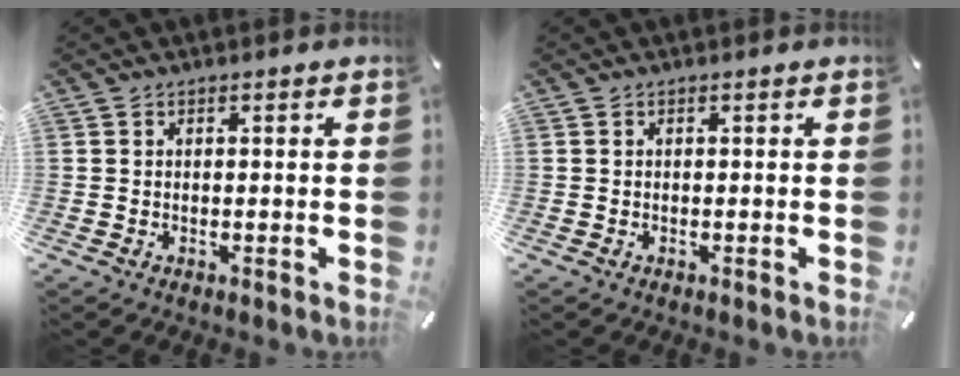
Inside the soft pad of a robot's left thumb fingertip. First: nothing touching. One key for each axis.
{"total": 0.0}